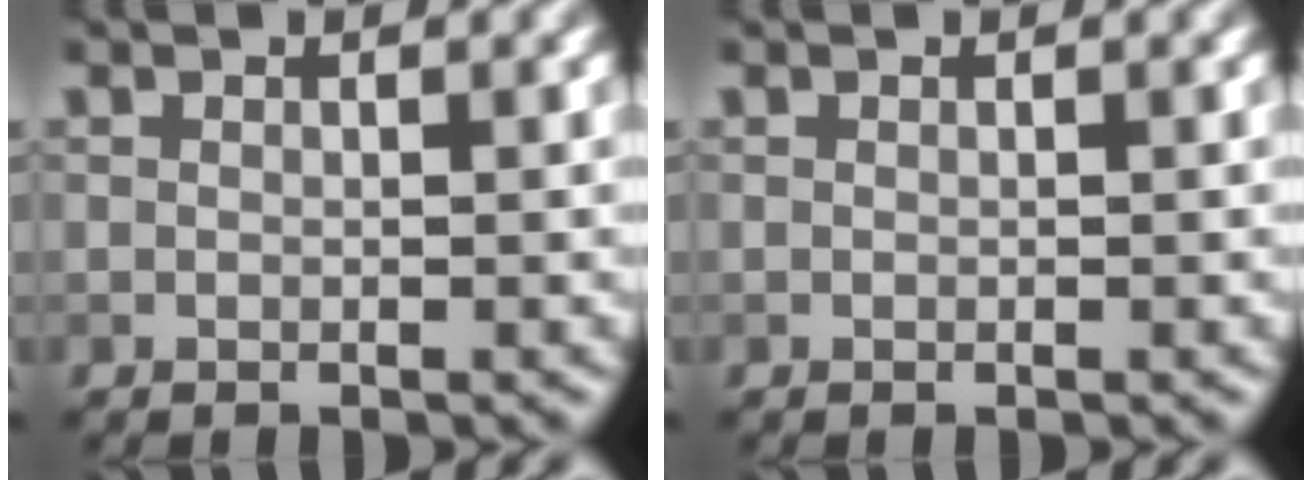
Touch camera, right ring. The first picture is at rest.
{"total": 0.0}